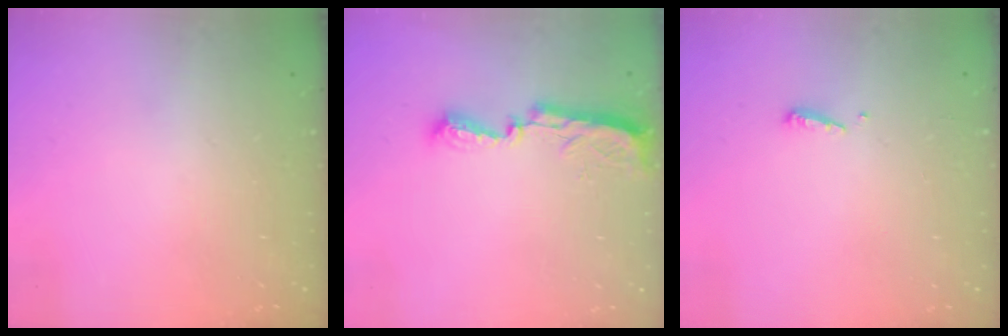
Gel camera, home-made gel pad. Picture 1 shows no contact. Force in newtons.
{"total": 7.8, "press": 7.8, "slide": 0.8}
{"total": 3.7, "press": 3.6, "slide": 0.6}